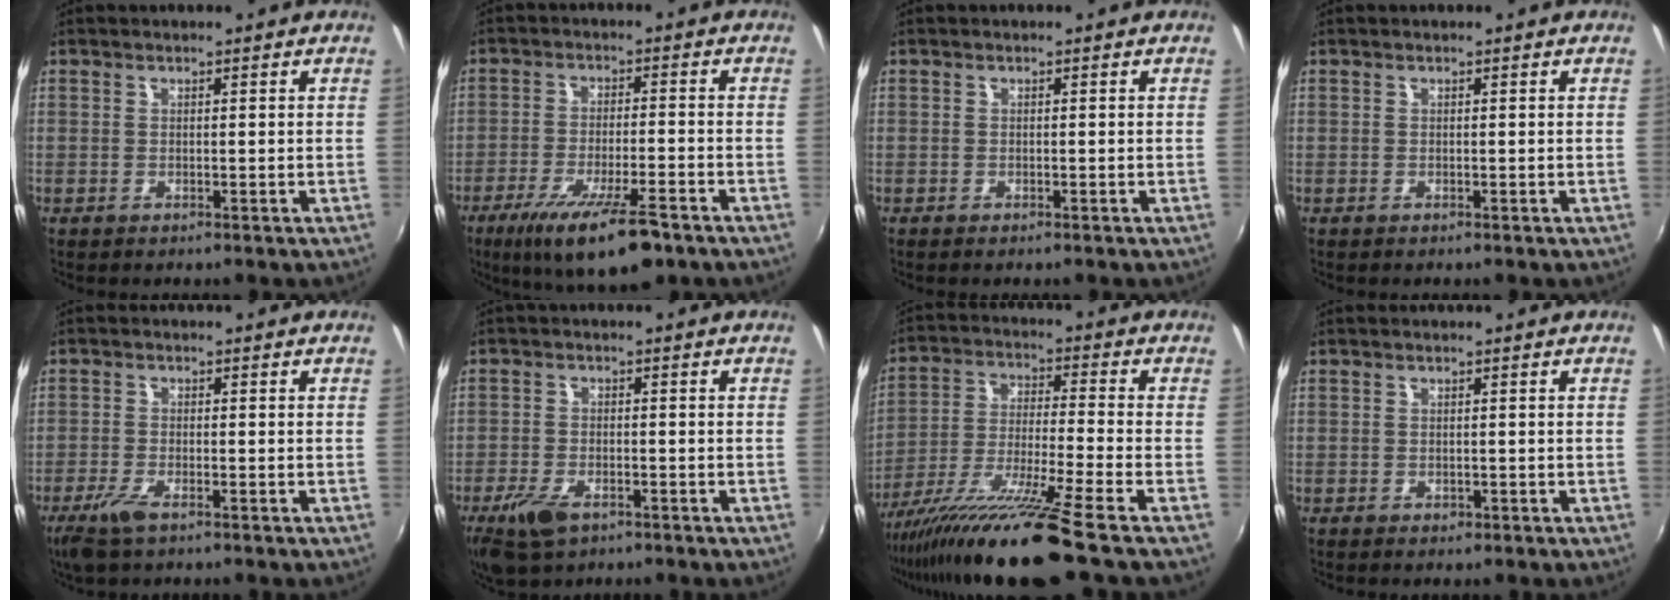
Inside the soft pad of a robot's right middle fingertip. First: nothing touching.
{"total": 14.0, "force": [-9.1, 3.1, 10.2], "torque": [-0.193, -0.035, -0.151]}
{"total": 0.6, "force": [-0.5, 0.2, 0.2], "torque": [-0.006, -0.003, -0.010]}
{"total": 0.0}
{"total": 4.6, "force": [-3.1, 1.1, 3.2], "torque": [-0.082, -0.012, -0.060]}
{"total": 7.2, "force": [-4.5, 3.5, 4.4], "torque": [-0.116, -0.018, -0.081]}
{"total": 15.4, "force": [-12.1, -2.5, 9.2], "torque": [-0.180, -0.032, -0.220]}
{"total": 1.2, "force": [-0.8, 0.8, 0.5], "torque": [-0.010, -0.005, -0.012]}